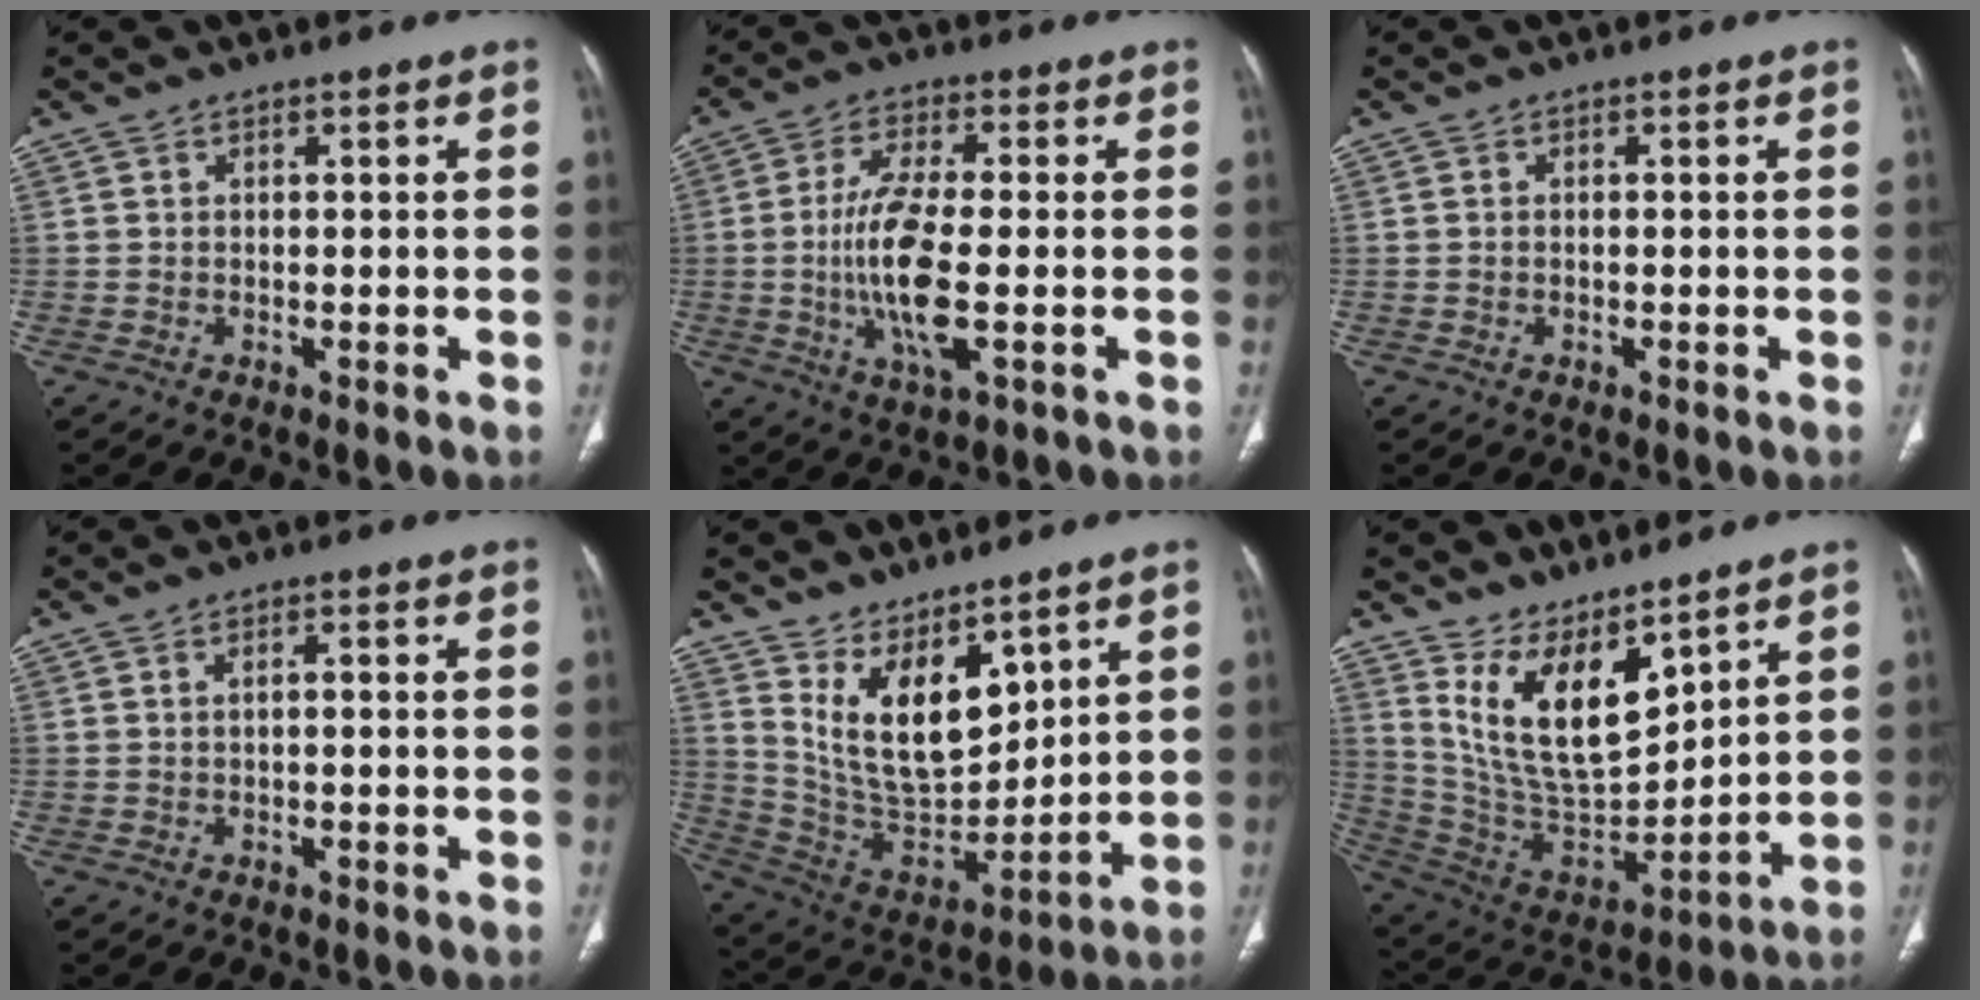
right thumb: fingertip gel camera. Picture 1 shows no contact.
{"total": 12.0, "force": [-1.5, 3.2, 11.4], "torque": [-0.238, -0.005, -0.028]}
{"total": 0.0}
{"total": 1.4, "force": [-0.1, 0.5, 1.3], "torque": [-0.027, 0.007, -0.001]}
{"total": 15.1, "force": [8.2, 7.4, 10.2], "torque": [-0.140, -0.062, 0.186]}
{"total": 16.0, "force": [9.8, 6.8, 10.6], "torque": [-0.159, -0.070, 0.216]}